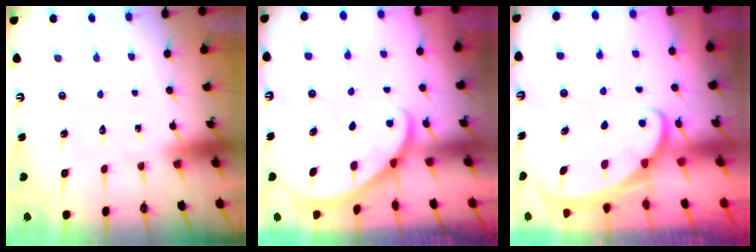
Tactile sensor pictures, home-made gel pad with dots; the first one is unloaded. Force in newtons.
{"total": 3.1, "press": 3.0, "slide": 0.3}
{"total": 1.6, "press": 1.6, "slide": 0.1}